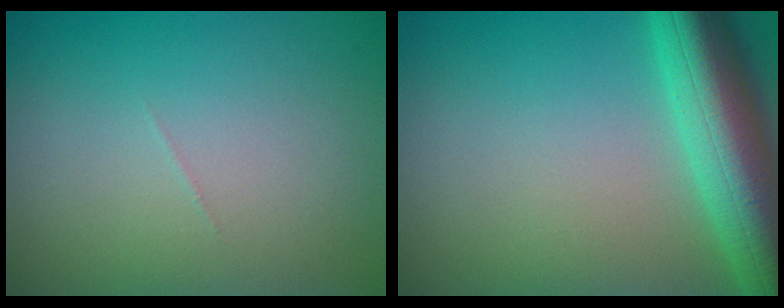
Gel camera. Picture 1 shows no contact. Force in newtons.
{"total": 9.4, "press": 9.4, "slide": 0.5}